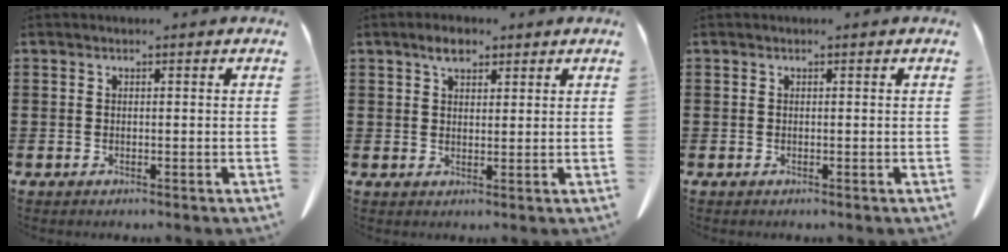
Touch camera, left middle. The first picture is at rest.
{"total": 3.5, "force": [2.6, 1.5, 1.9], "torque": [-0.034, 0.004, 0.044]}
{"total": 0.0}